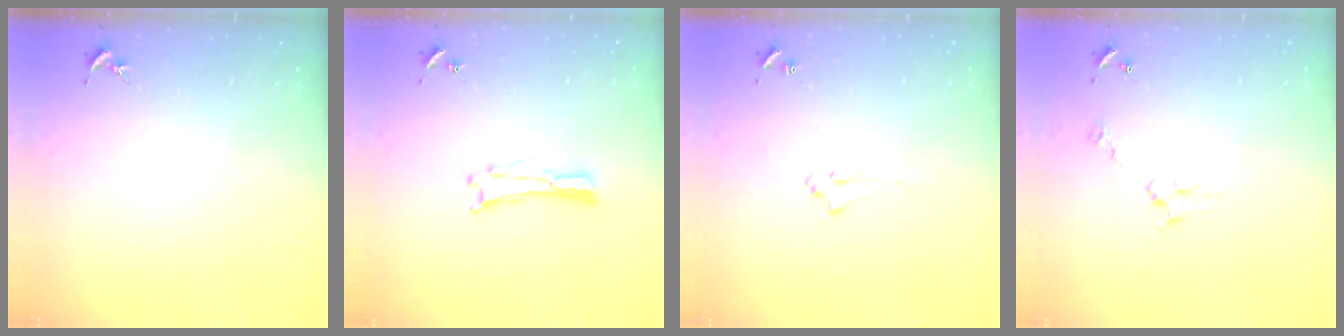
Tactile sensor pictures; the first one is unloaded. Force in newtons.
{"total": 0.0}
{"total": 2.0, "press": 2.0, "slide": 0.3}
{"total": 3.5, "press": 3.5, "slide": 0.4}